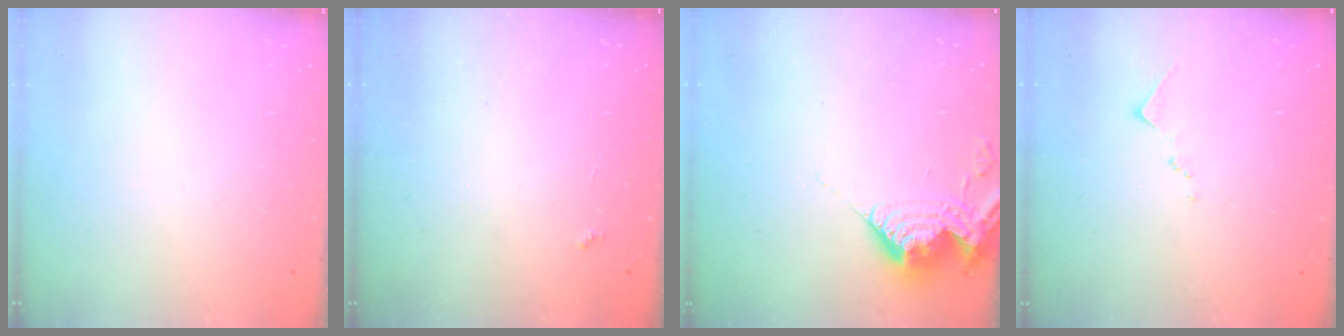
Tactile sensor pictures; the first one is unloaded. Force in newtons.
{"total": 2.3, "press": 2.3, "slide": 0.4}
{"total": 9.6, "press": 9.5, "slide": 1.4}
{"total": 7.8, "press": 7.8, "slide": 0.2}